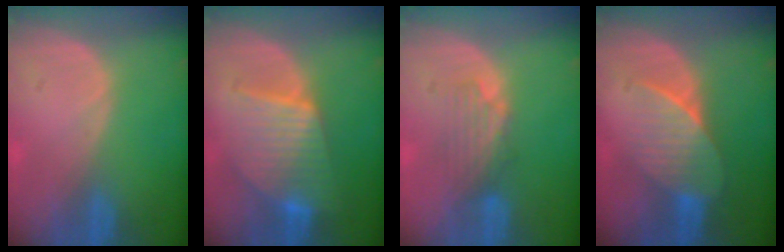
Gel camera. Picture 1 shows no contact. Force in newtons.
{"total": 8.4, "press": 8.4, "slide": 0.5}
{"total": 4.0, "press": 3.6, "slide": 1.8}
{"total": 7.4, "press": 6.9, "slide": 2.6}